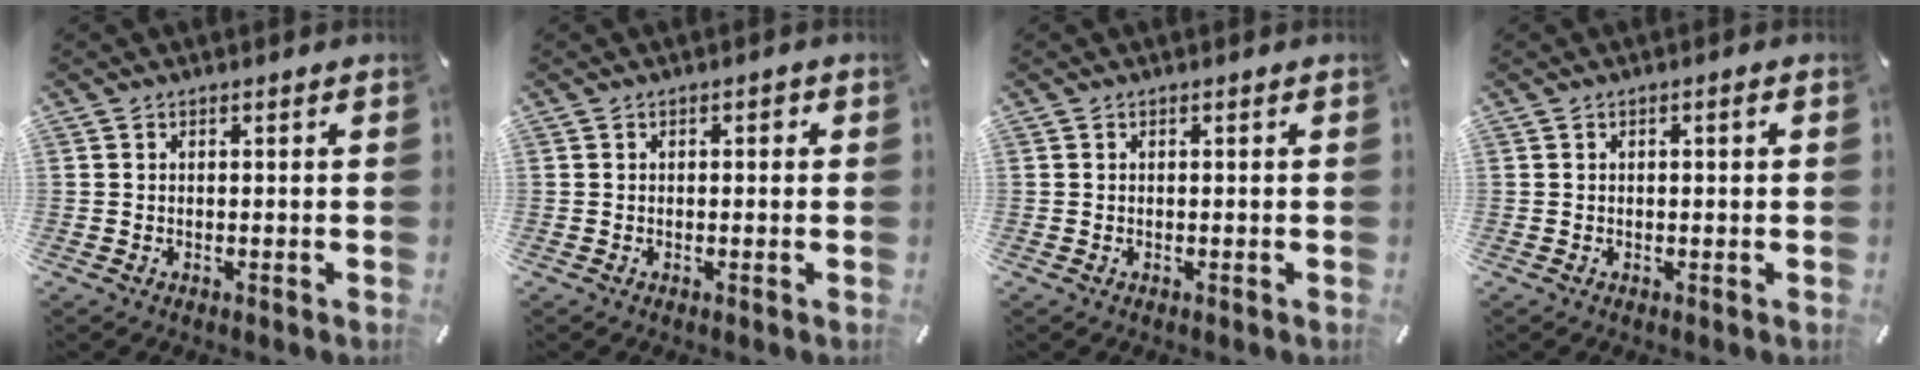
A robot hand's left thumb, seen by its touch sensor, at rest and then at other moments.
{"total": 1.2, "force": [0.0, 0.7, 0.9], "torque": [-0.019, 0.006, -0.003]}
{"total": 0.0}
{"total": 1.1, "force": [0.1, 0.3, 1.1], "torque": [-0.020, 0.002, 0.001]}